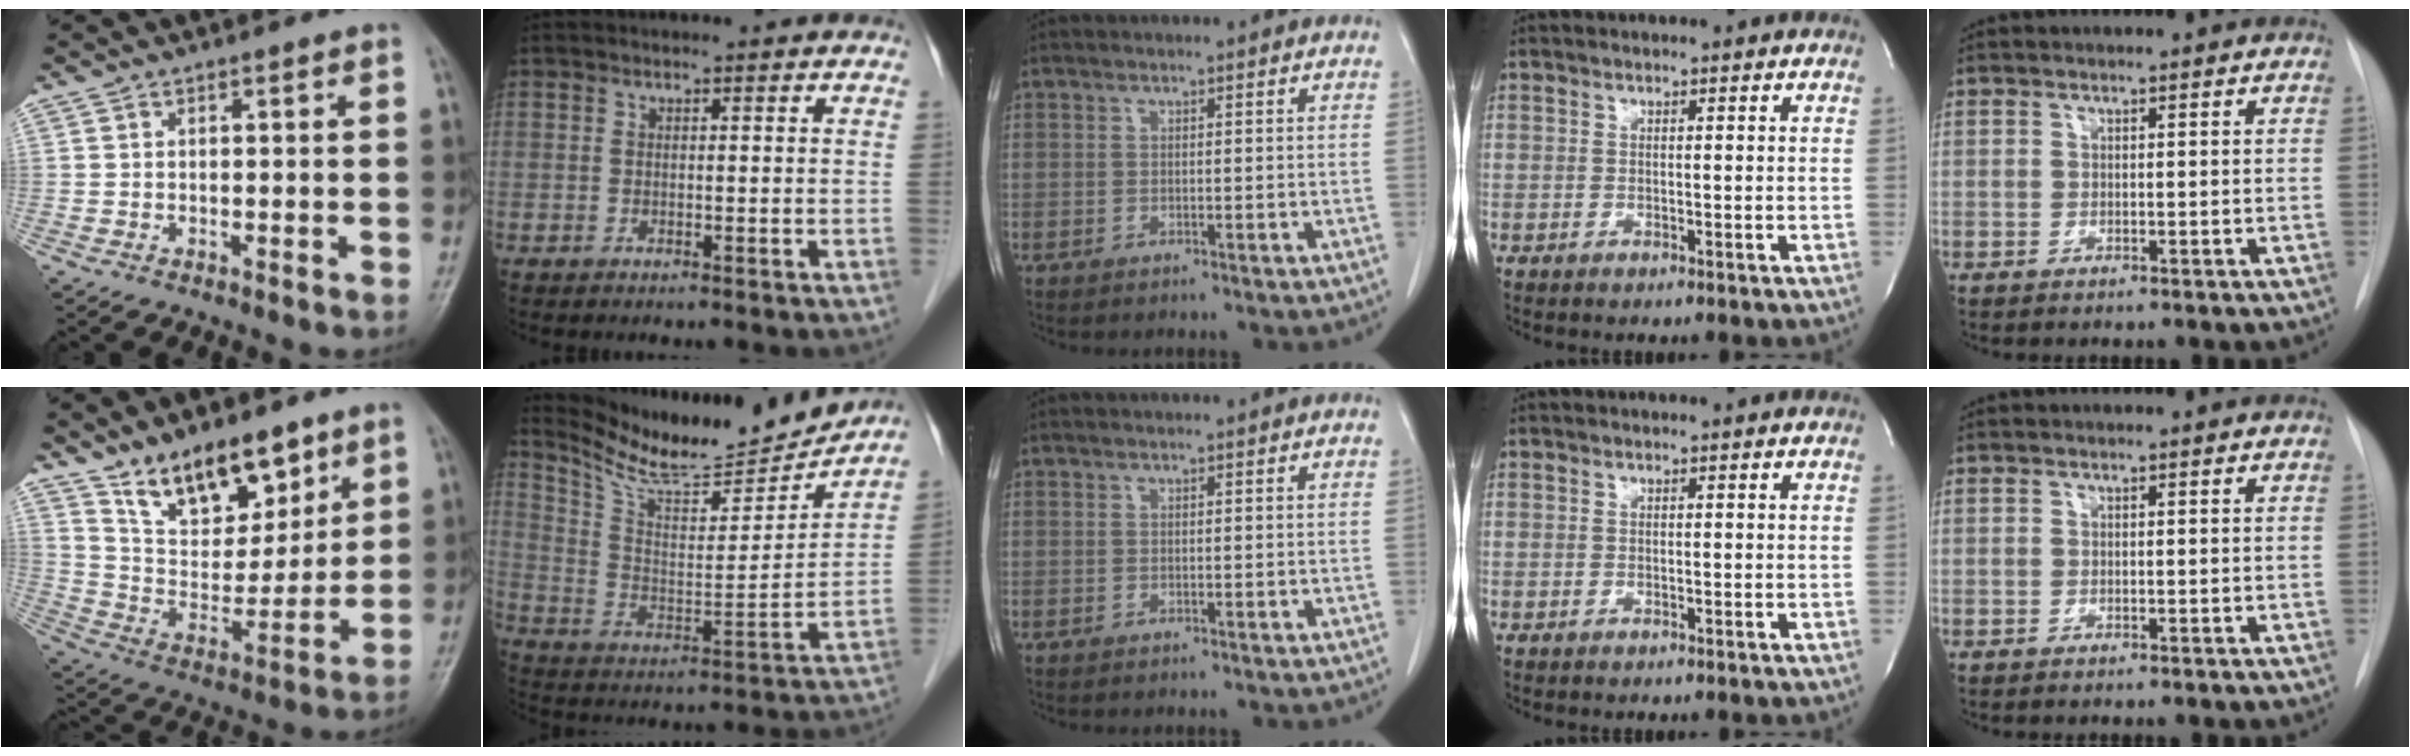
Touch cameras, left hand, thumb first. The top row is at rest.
{"thumb": {"total": 16.1, "force": [10.9, 7.9, 8.8], "torque": [-0.092, -0.067, 0.201]}, "index": {"total": 15.5, "force": [15.0, 0.8, 3.9], "torque": [-0.084, -0.028, 0.250]}}